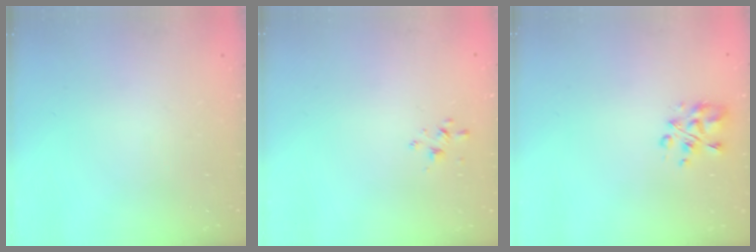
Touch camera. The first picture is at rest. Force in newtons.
{"total": 1.8, "press": 1.7, "slide": 0.4}
{"total": 5.5, "press": 5.4, "slide": 1.0}